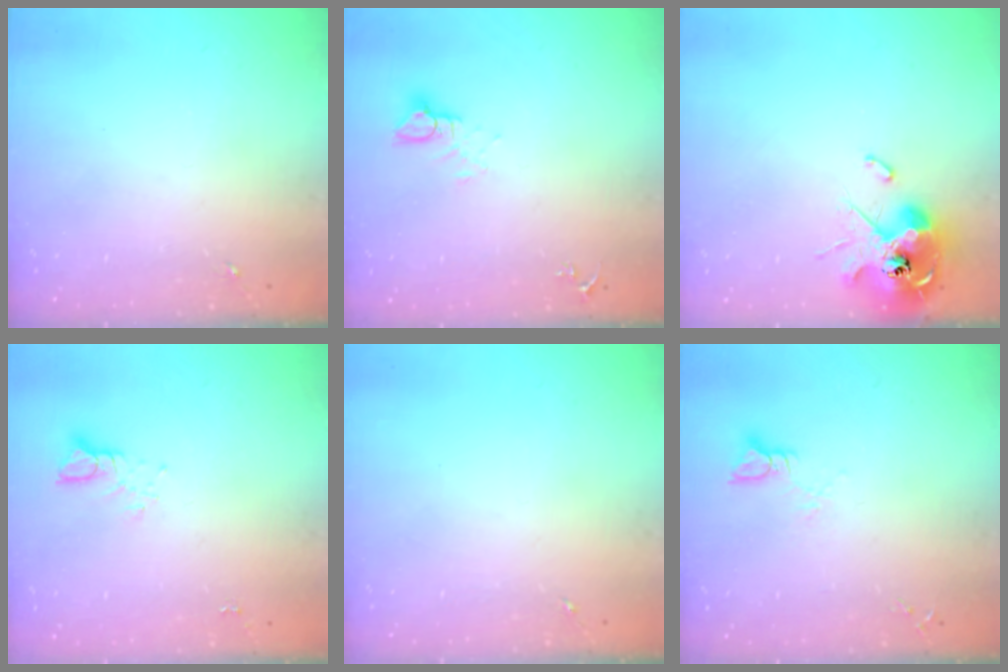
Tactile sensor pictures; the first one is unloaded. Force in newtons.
{"total": 4.2, "press": 4.2, "slide": 0.4}
{"total": 13.1, "press": 13.0, "slide": 1.6}
{"total": 3.8, "press": 3.8, "slide": 0.3}
{"total": 0.0}
{"total": 3.6, "press": 3.6, "slide": 0.4}